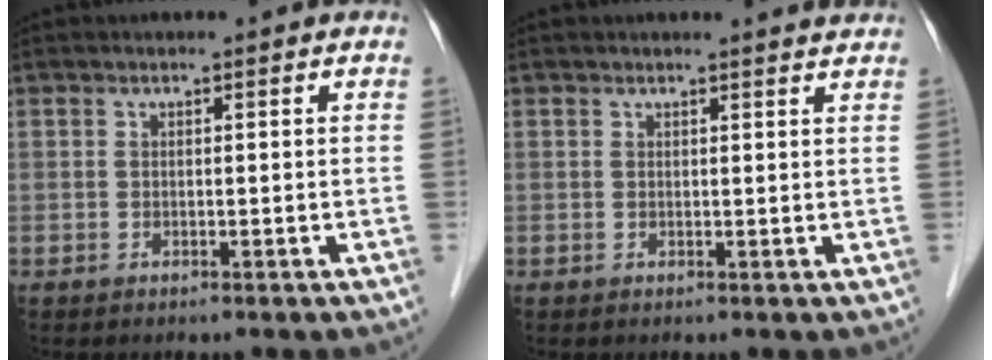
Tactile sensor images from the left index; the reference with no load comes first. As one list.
[{"total": 2.1, "force": [2.0, 0.1, 0.2], "torque": [-0.005, -0.009, 0.007]}]